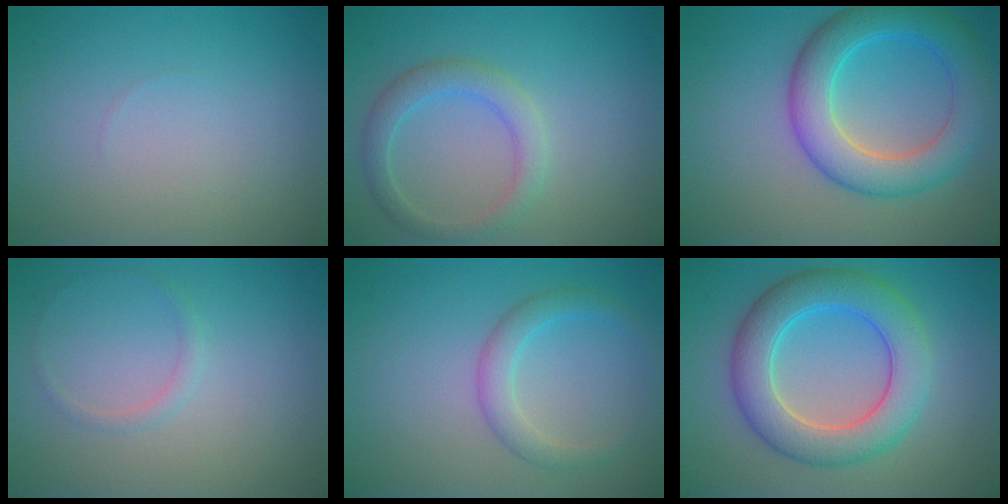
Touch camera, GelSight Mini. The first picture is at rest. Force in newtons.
{"total": 2.8, "press": 2.8, "slide": 0.1}
{"total": 6.8, "press": 6.8, "slide": 0.0}
{"total": 0.8, "press": 0.8, "slide": 0.0}
{"total": 2.4, "press": 2.4, "slide": 0.1}
{"total": 7.0, "press": 7.0, "slide": 0.3}